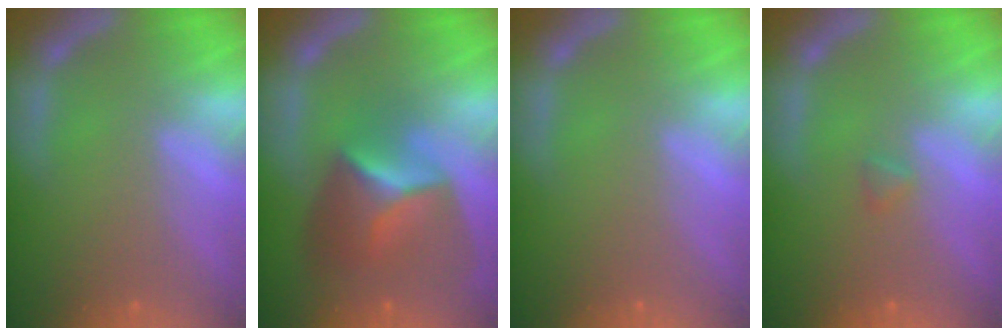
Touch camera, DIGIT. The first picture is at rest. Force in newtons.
{"total": 7.4}
{"total": 0.0}
{"total": 0.9}